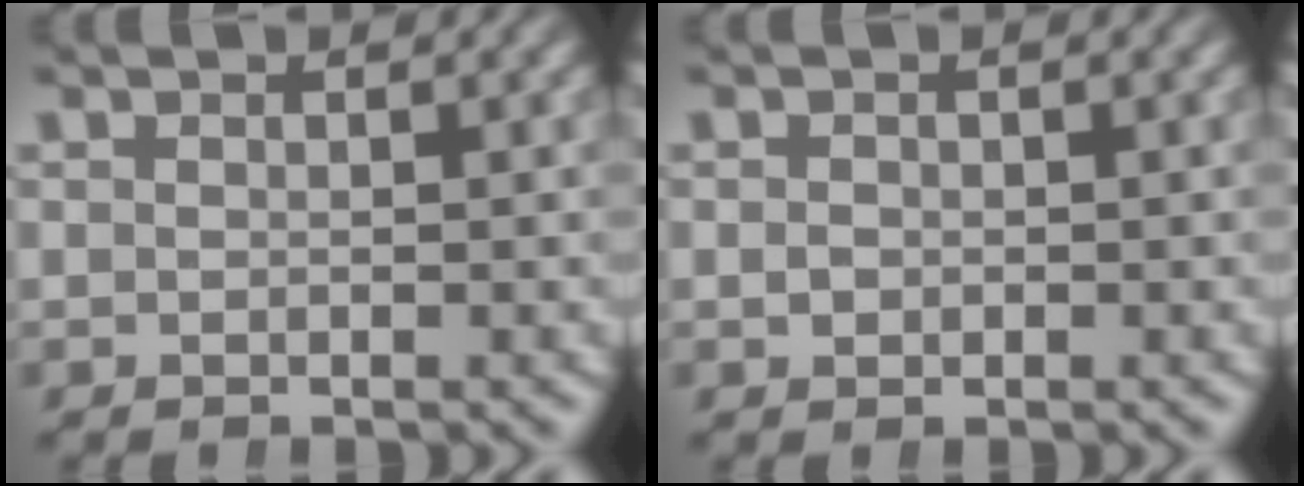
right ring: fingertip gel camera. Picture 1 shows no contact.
{"total": 0.0}